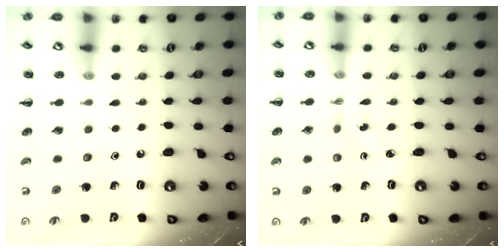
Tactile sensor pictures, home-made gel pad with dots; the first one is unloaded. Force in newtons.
{"total": 2.5, "press": 2.4, "slide": 0.8}